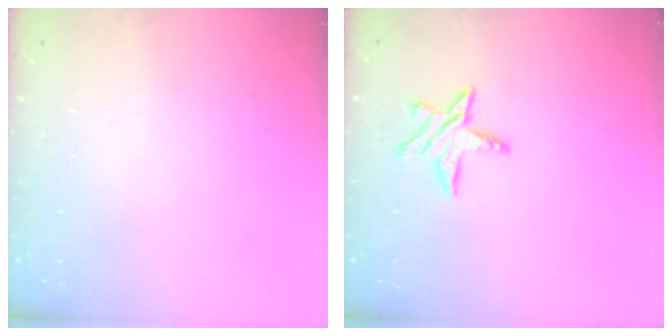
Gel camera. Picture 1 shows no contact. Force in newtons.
{"total": 7.2, "press": 7.2, "slide": 0.5}